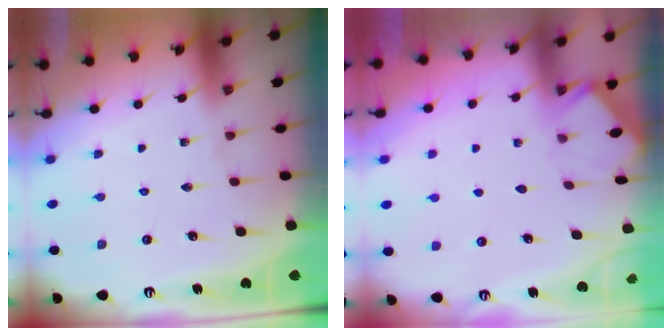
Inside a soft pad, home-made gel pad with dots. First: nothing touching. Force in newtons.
{"total": 1.6, "press": 1.6, "slide": 0.1}